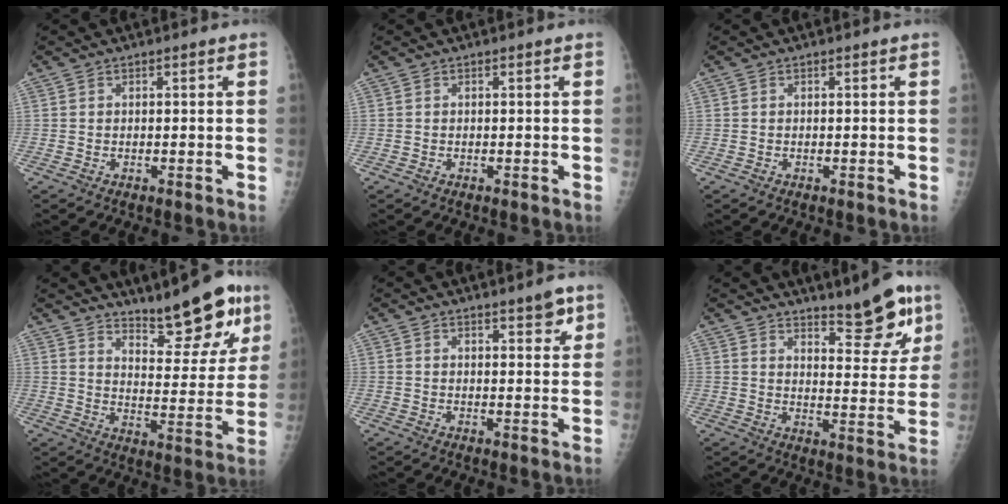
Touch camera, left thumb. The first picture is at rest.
{"total": 0.0}
{"total": 0.0}
{"total": 15.6, "force": [11.1, 4.7, 9.9], "torque": [-0.095, -0.066, 0.173]}
{"total": 4.0, "force": [2.7, 1.1, 2.8], "torque": [-0.028, -0.017, 0.036]}
{"total": 12.0, "force": [8.6, 3.3, 7.7], "torque": [-0.075, -0.057, 0.131]}